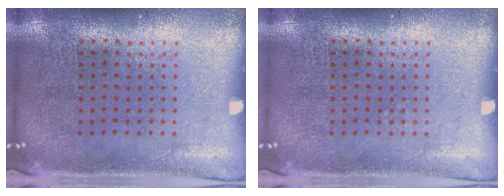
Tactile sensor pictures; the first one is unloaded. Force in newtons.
{"total": 0.0}